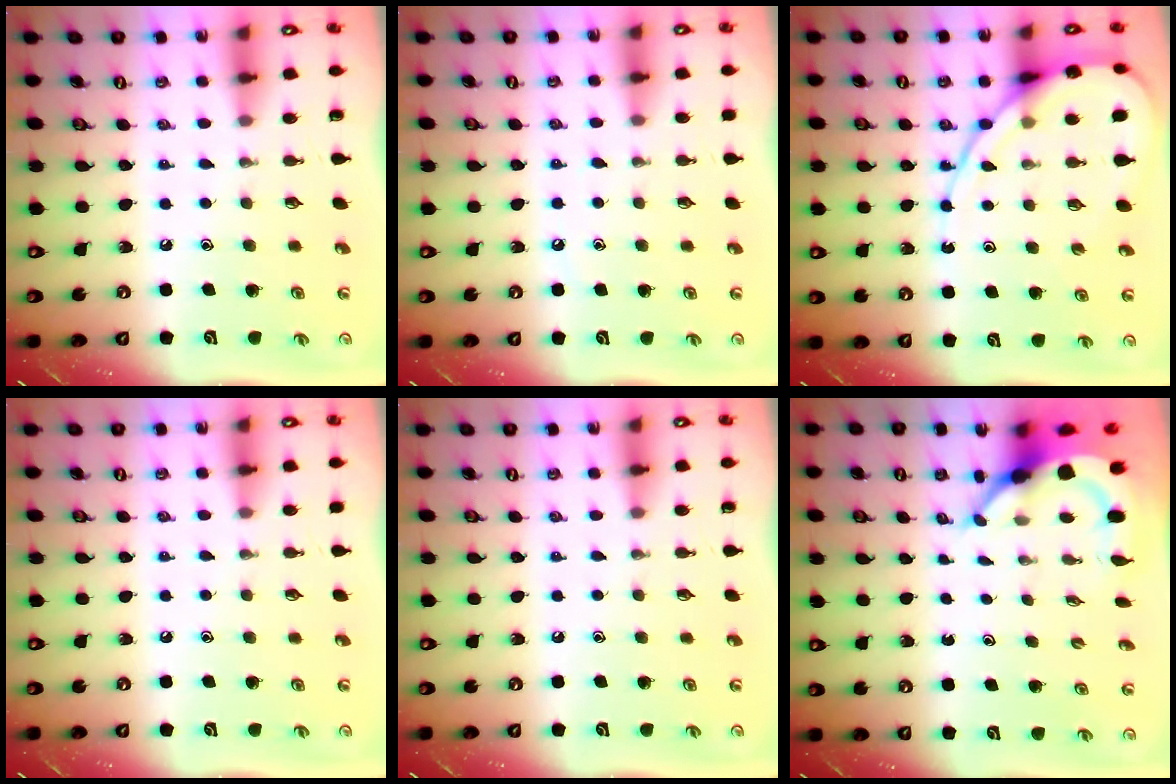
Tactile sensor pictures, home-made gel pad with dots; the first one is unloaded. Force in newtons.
{"total": 4.5, "press": 4.4, "slide": 0.7}
{"total": 11.6, "press": 11.5, "slide": 1.2}
{"total": 2.3, "press": 2.2, "slide": 0.4}
{"total": 0.0}
{"total": 5.8, "press": 5.8, "slide": 0.8}